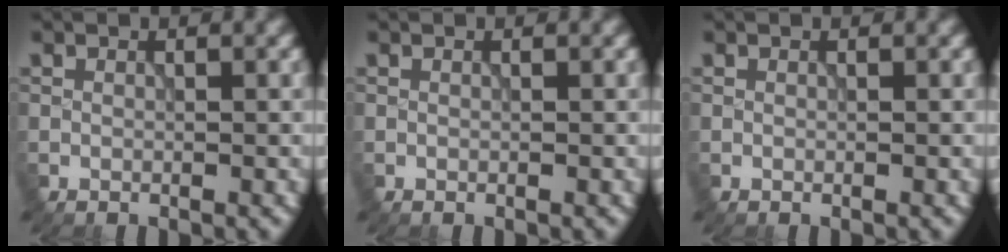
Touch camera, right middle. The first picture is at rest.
{"total": 0.0}
{"total": 0.0}